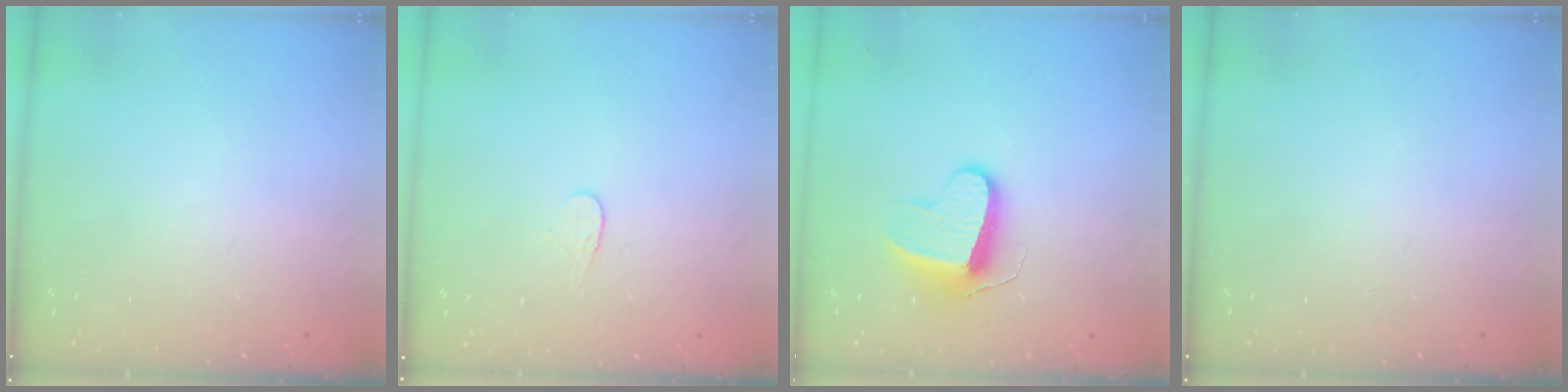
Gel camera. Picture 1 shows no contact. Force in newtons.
{"total": 3.8, "press": 3.8, "slide": 0.3}
{"total": 9.2, "press": 9.2, "slide": 0.2}
{"total": 0.0}